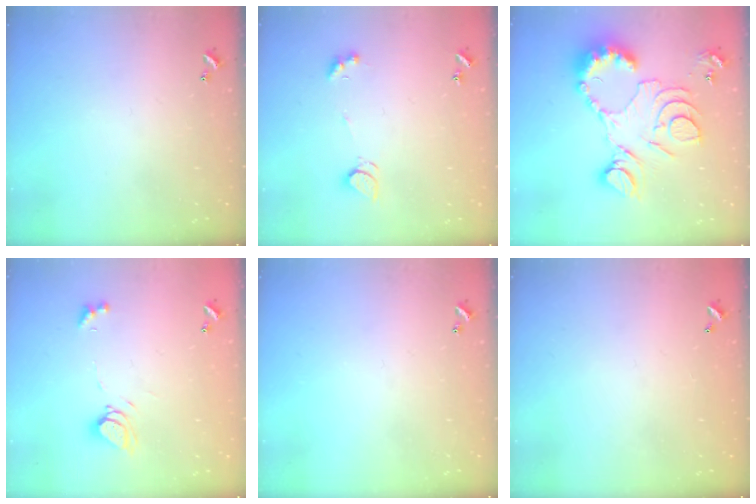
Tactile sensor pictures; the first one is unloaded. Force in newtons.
{"total": 2.3, "press": 2.3, "slide": 0.4}
{"total": 20.9, "press": 20.8, "slide": 1.7}
{"total": 7.1, "press": 7.1, "slide": 0.8}
{"total": 0.0}
{"total": 2.7, "press": 2.7, "slide": 0.1}